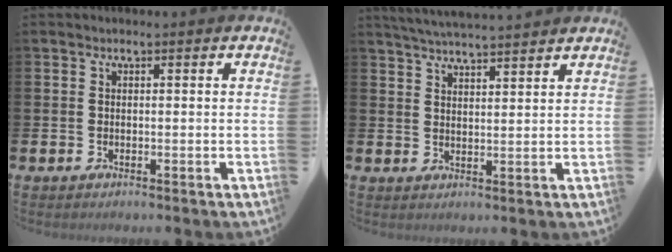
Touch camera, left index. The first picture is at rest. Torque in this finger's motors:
{"motor_torque": [0.96, -1.18, 0.12, 0.11]}